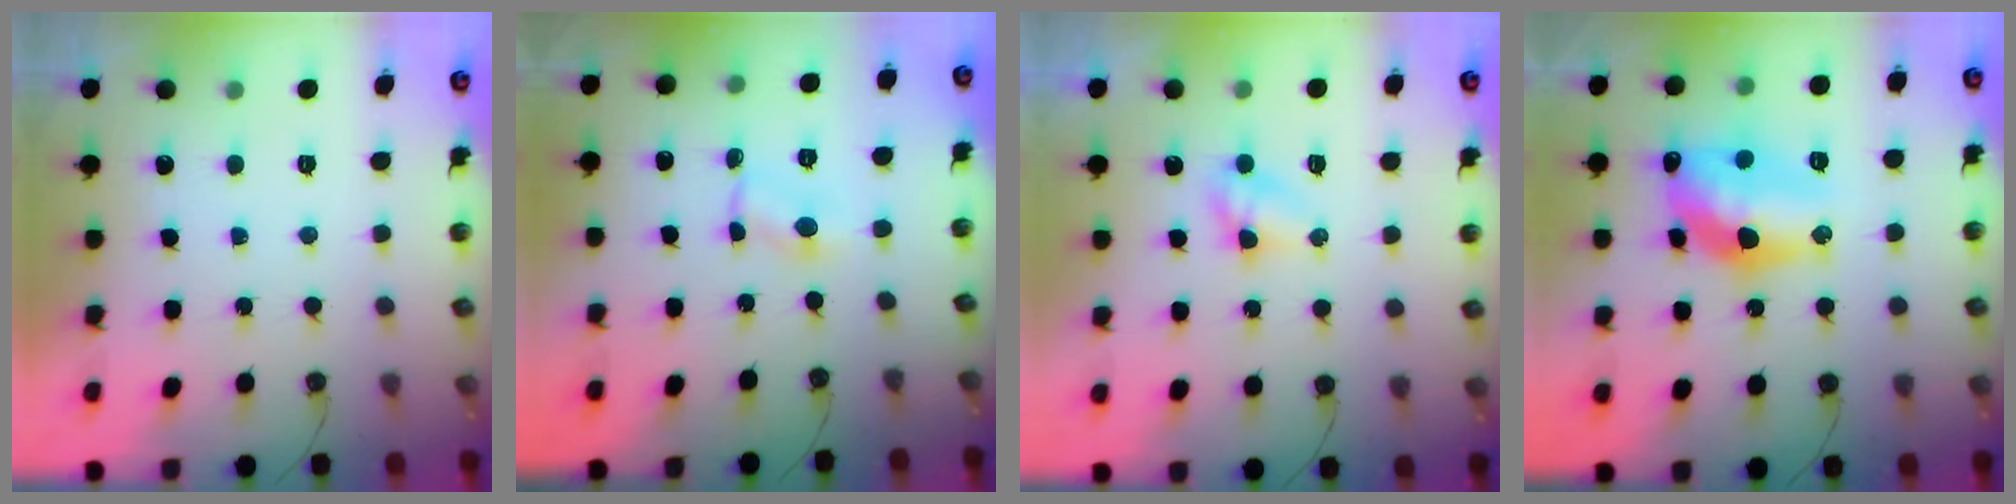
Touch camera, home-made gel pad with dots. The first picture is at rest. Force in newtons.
{"total": 1.6, "press": 1.5, "slide": 0.2}
{"total": 3.4, "press": 3.4, "slide": 0.4}
{"total": 15.7, "press": 15.5, "slide": 2.1}